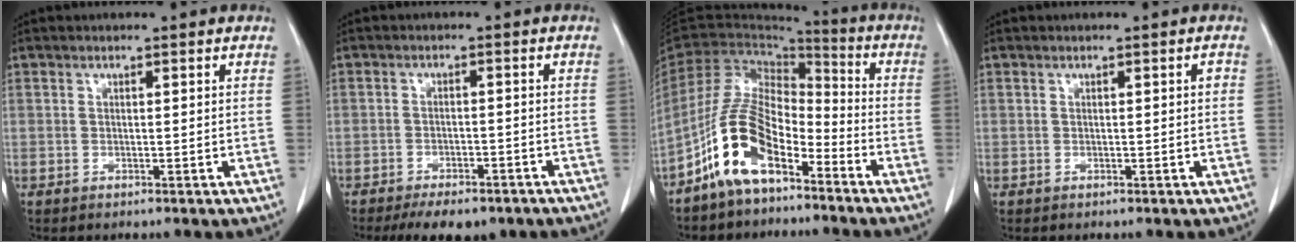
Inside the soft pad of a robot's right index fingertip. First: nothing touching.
{"total": 8.1, "force": [-6.2, 3.4, 4.0], "torque": [-0.047, 0.000, -0.085]}
{"total": 14.1, "force": [-7.3, 5.8, 10.6], "torque": [-0.219, 0.003, -0.138]}
{"total": 0.7, "force": [0.0, 0.1, 0.6], "torque": [-0.008, 0.001, 0.000]}